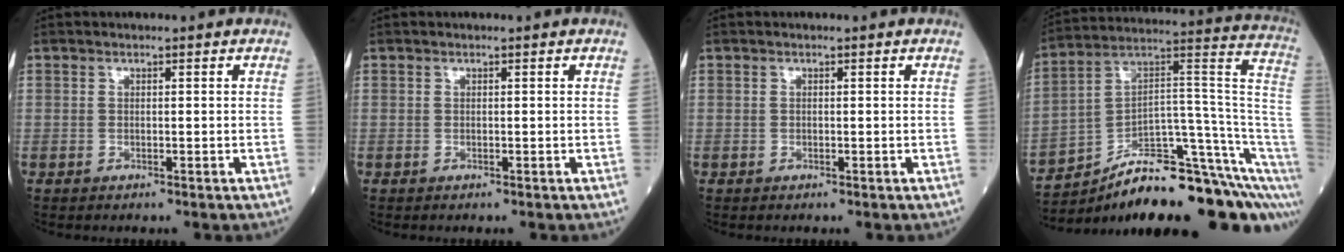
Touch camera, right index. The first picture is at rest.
{"total": 0.0}
{"total": 0.0}
{"total": 24.0, "force": [-15.0, 5.5, 17.9], "torque": [-0.173, 0.059, -0.225]}